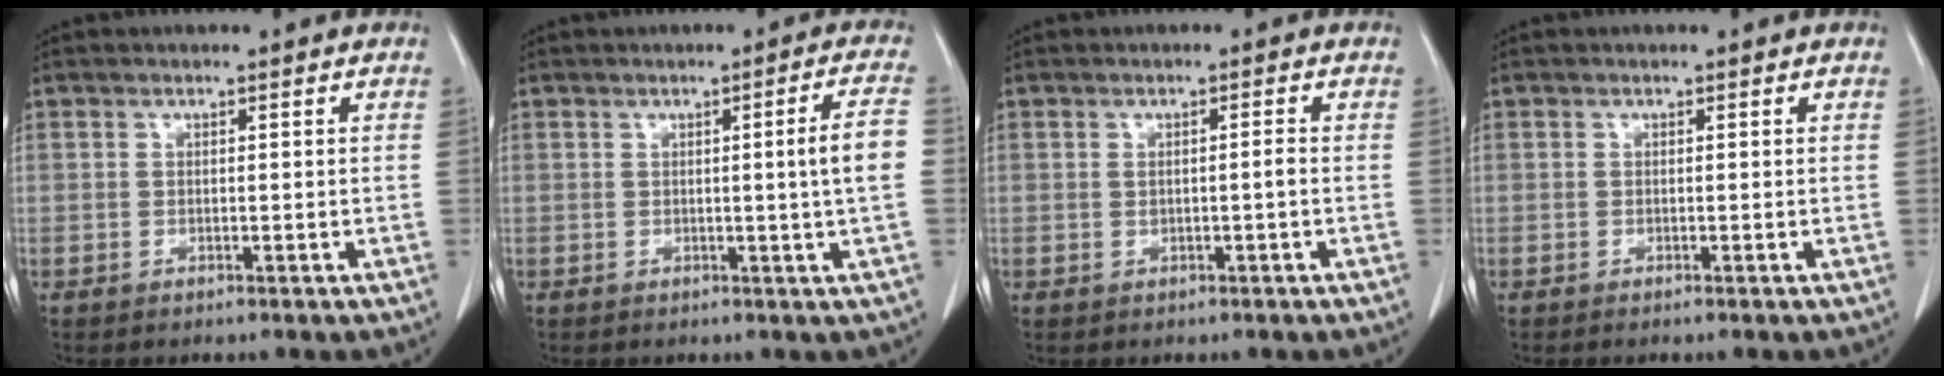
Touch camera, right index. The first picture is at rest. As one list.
[{"total": 4.8, "force": [-0.1, -0.6, 4.8], "torque": [-0.063, -0.001, -0.004]}, {"total": 0.9, "force": [-0.1, -0.1, 0.9], "torque": [-0.017, -0.001, 0.001]}, {"total": 0.0}]